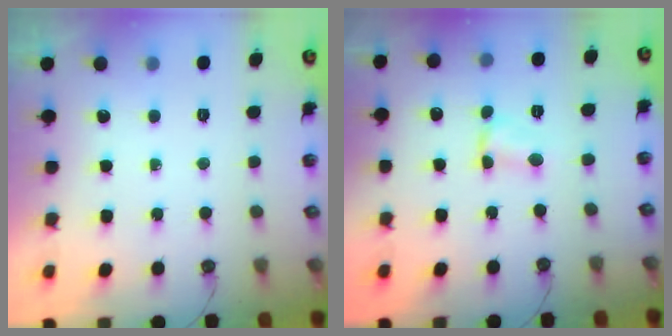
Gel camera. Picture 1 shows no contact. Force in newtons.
{"total": 1.7, "press": 1.6, "slide": 0.2}